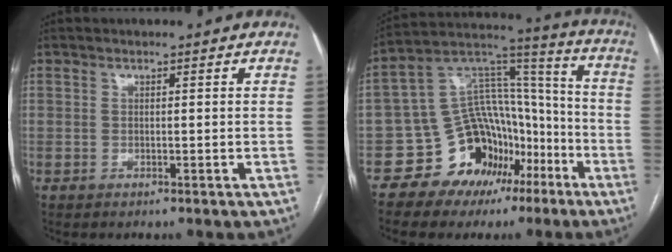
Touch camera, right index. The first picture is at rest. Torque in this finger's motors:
{"motor_torque": [0.52, -0.35, 0.00, -0.04]}